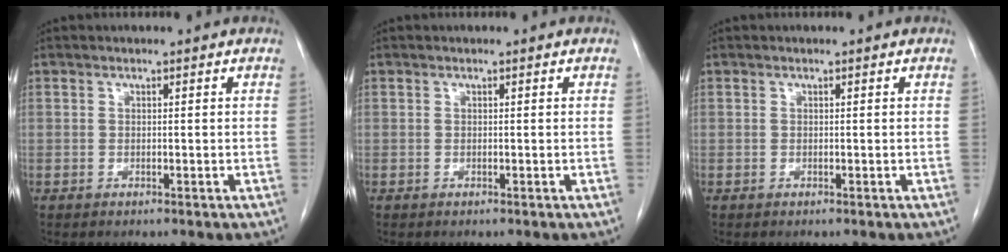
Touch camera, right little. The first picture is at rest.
{"total": 0.0}
{"total": 0.0}